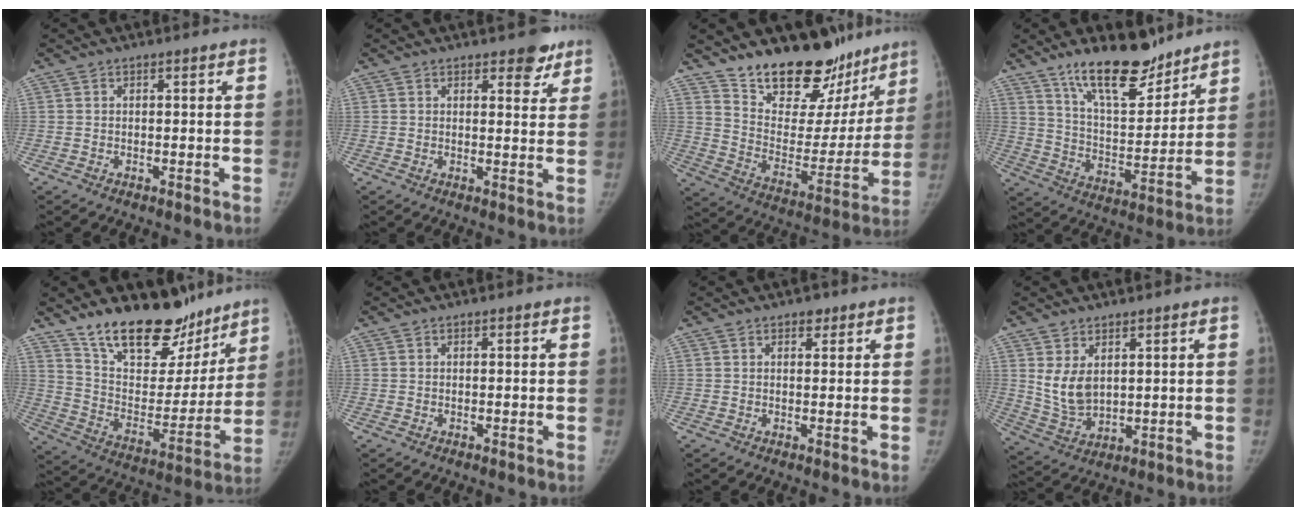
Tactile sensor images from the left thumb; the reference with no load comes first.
{"total": 4.4, "force": [3.1, 2.2, 2.2], "torque": [0.001, -0.017, 0.038]}
{"total": 23.8, "force": [18.9, 11.3, 9.0], "torque": [-0.090, -0.118, 0.285]}
{"total": 17.2, "force": [12.9, 6.2, 9.5], "torque": [-0.113, -0.089, 0.223]}
{"total": 23.8, "force": [18.0, 11.0, 11.1], "torque": [-0.125, -0.096, 0.295]}
{"total": 0.0}
{"total": 1.7, "force": [1.1, 1.0, 0.8], "torque": [-0.002, -0.005, 0.013]}
{"total": 7.2, "force": [2.6, 4.5, 5.0], "torque": [-0.083, -0.021, 0.068]}